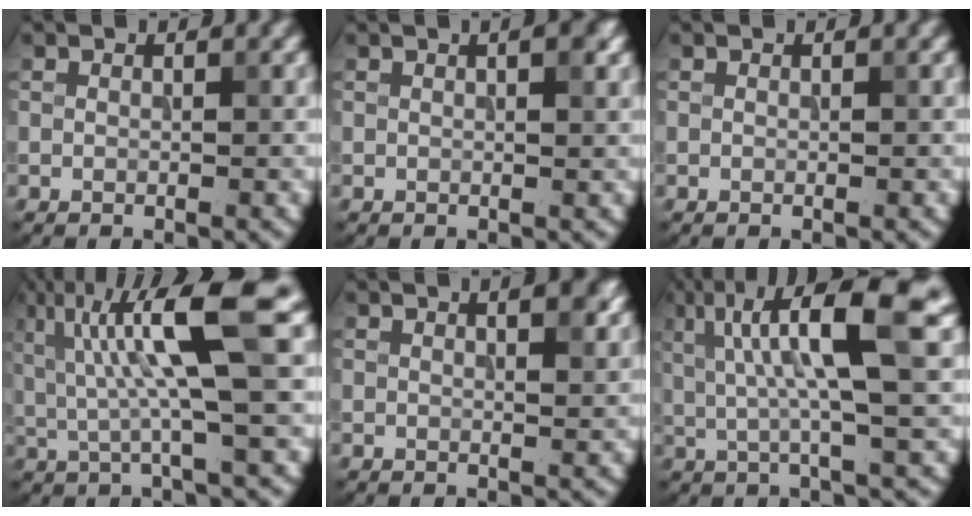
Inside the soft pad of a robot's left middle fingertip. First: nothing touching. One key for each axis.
{"total": 2.0, "fx": 0.9, "fy": 0.6, "fz": 1.7, "tx": -0.014, "ty": 0.004, "tz": 0.012}
{"total": 0.0}
{"total": 8.8, "fx": 2.1, "fy": 1.4, "fz": 8.4, "tx": -0.147, "ty": 0.004, "tz": 0.036}
{"total": 3.5, "fx": 1.9, "fy": 1.3, "fz": 2.6, "tx": -0.019, "ty": 0.007, "tz": 0.019}
{"total": 9.8, "fx": 2.8, "fy": 1.8, "fz": 9.2, "tx": -0.155, "ty": 0.012, "tz": 0.047}